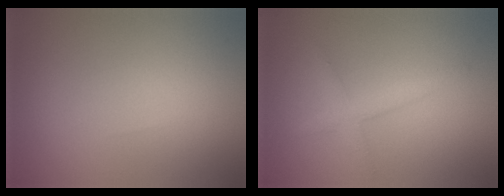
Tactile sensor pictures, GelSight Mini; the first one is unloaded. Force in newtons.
{"total": 2.0, "press": 2.0, "slide": 0.1}